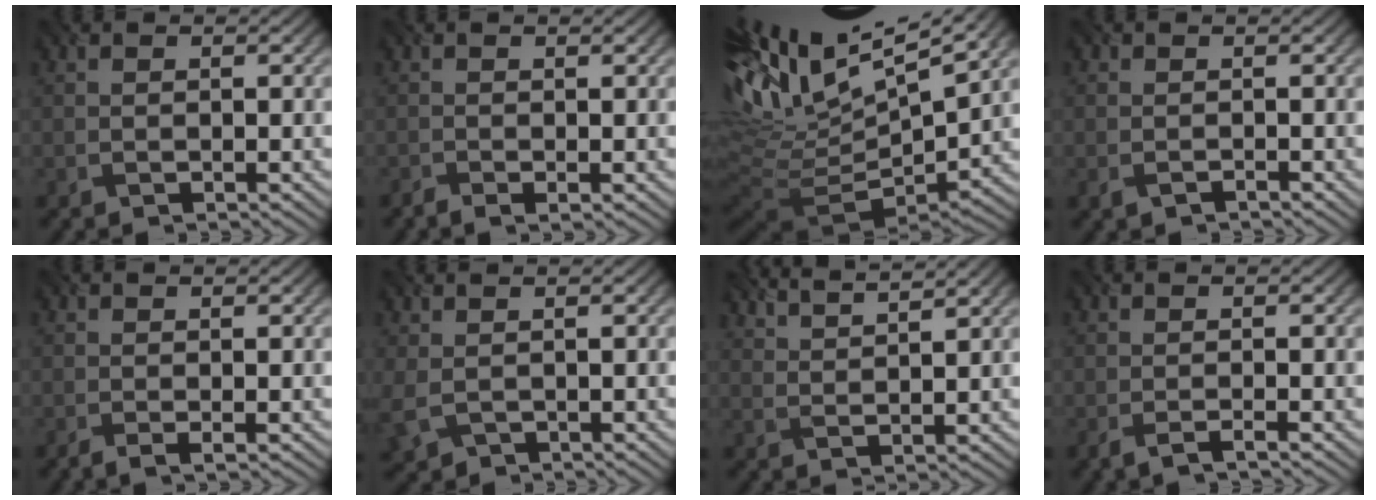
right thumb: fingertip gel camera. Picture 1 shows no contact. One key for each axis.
{"total": 1.2, "fx": -0.7, "fy": 0.2, "fz": 0.9, "tx": -0.020, "ty": -0.005, "tz": -0.016}
{"total": 14.9, "fx": 7.3, "fy": 5.7, "fz": 11.7, "tx": -0.228, "ty": 0.031, "tz": 0.160}
{"total": 1.3, "fx": -0.8, "fy": 0.7, "fz": 0.7, "tx": -0.017, "ty": -0.005, "tz": -0.017}
{"total": 1.2, "fx": -0.3, "fy": 0.2, "fz": 1.2, "tx": -0.027, "ty": -0.003, "tz": -0.008}
{"total": 3.2, "fx": 0.1, "fy": 2.0, "fz": 2.6, "tx": -0.073, "ty": -0.004, "tz": 0.004}
{"total": 5.8, "fx": 5.0, "fy": 1.0, "fz": 2.7, "tx": -0.047, "ty": 0.008, "tz": 0.087}
{"total": 1.7, "fx": -0.9, "fy": 0.1, "fz": 1.4, "tx": -0.028, "ty": -0.005, "tz": -0.021}